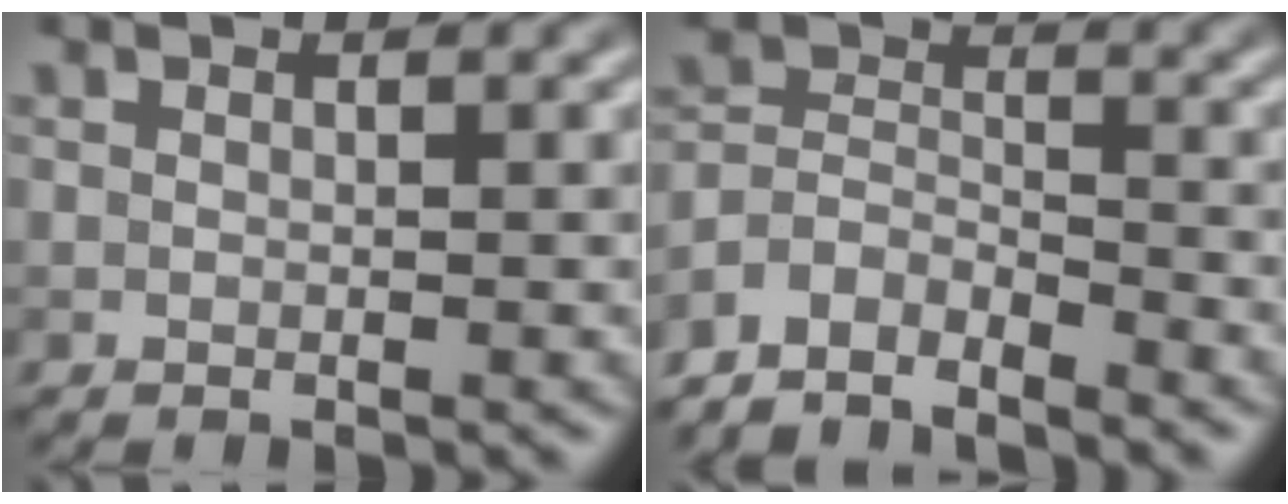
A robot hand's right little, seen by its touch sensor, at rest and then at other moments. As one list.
[{"total": 5.0, "force": [-4.5, 1.7, 1.3], "torque": [-0.019, -0.001, -0.094]}]